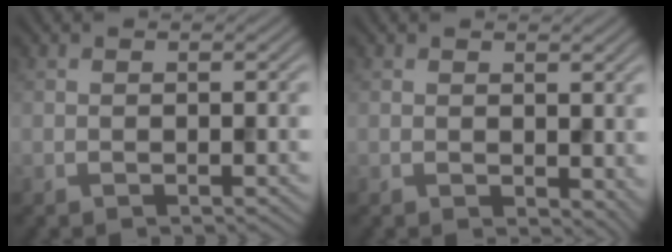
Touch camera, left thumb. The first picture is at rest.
{"total": 2.5, "force": [0.4, 1.7, 1.8], "torque": [-0.027, -0.008, 0.012]}